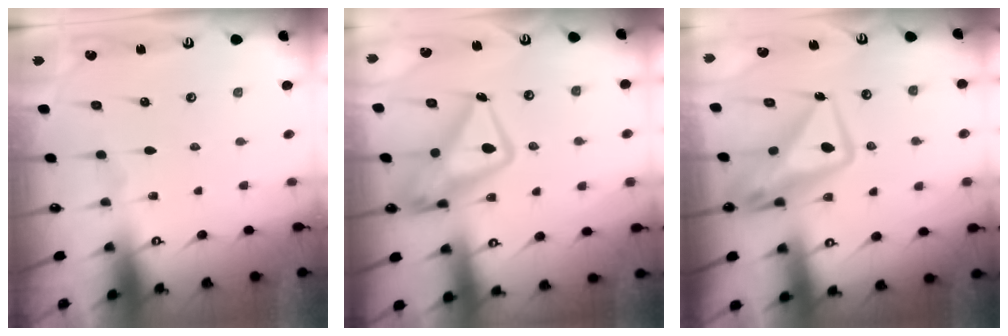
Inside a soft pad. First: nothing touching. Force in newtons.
{"total": 14.7, "press": 14.6, "slide": 1.3}
{"total": 12.2, "press": 12.2, "slide": 1.1}